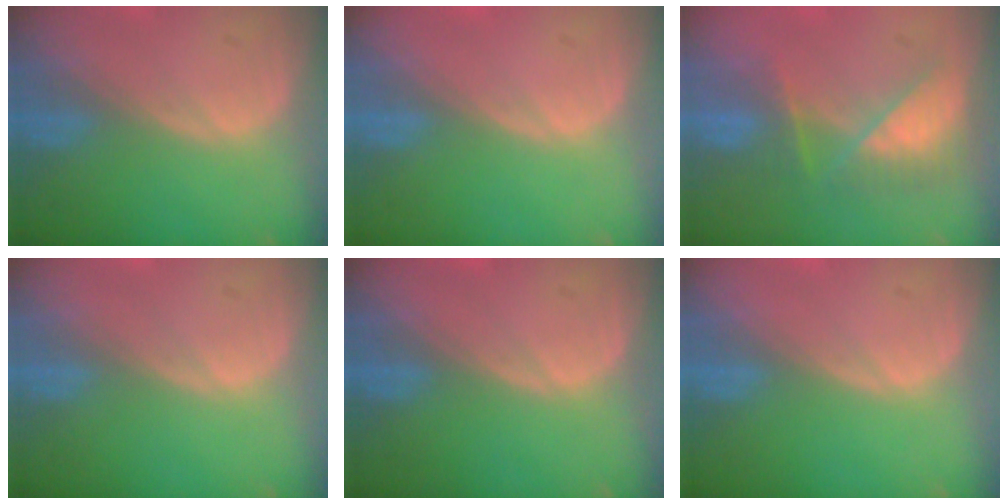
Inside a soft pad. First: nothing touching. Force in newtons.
{"total": 0.0}
{"total": 8.1, "press": 7.1, "slide": 4.0}
{"total": 0.0}
{"total": 0.0}
{"total": 0.0}